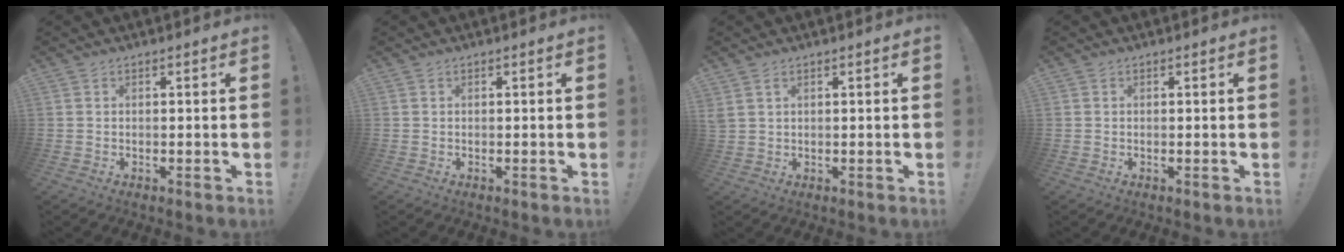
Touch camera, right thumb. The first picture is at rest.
{"total": 0.0}
{"total": 2.0, "force": [1.0, 1.2, 1.3], "torque": [-0.033, 0.005, 0.021]}
{"total": 0.0}